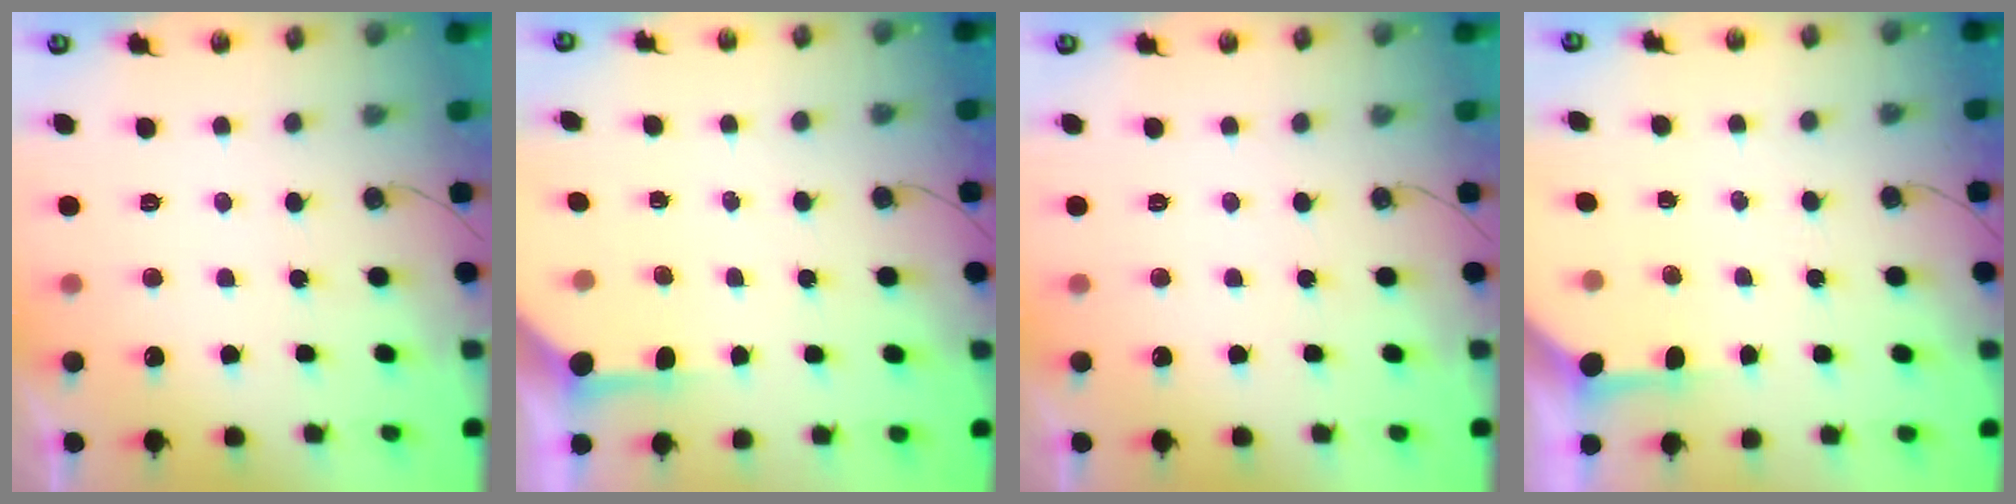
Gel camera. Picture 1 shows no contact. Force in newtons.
{"total": 5.1, "press": 5.1, "slide": 0.6}
{"total": 0.0}
{"total": 3.2, "press": 3.2, "slide": 0.4}